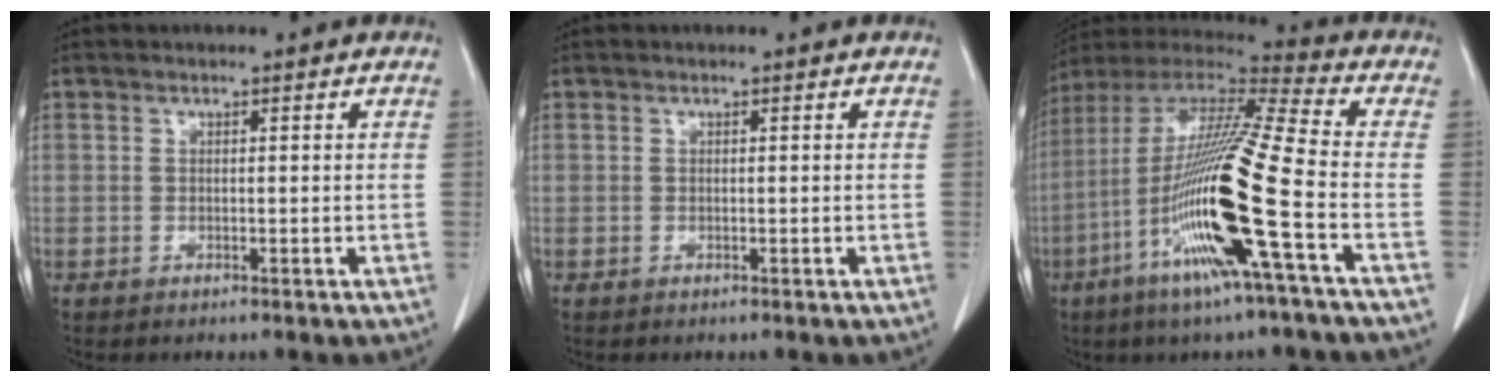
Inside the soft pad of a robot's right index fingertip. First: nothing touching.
{"total": 0.0}
{"total": 21.0, "force": [-6.8, -0.3, 19.9], "torque": [-0.411, -0.025, -0.141]}